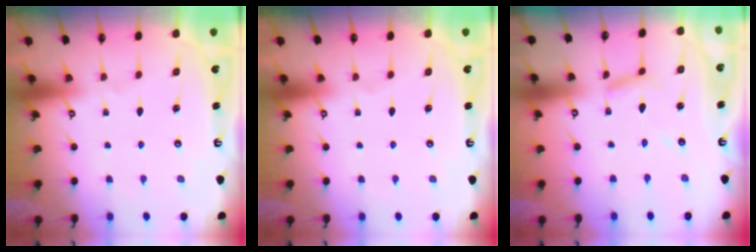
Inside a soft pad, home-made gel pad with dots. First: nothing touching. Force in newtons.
{"total": 0.0}
{"total": 6.0, "press": 6.0, "slide": 0.2}